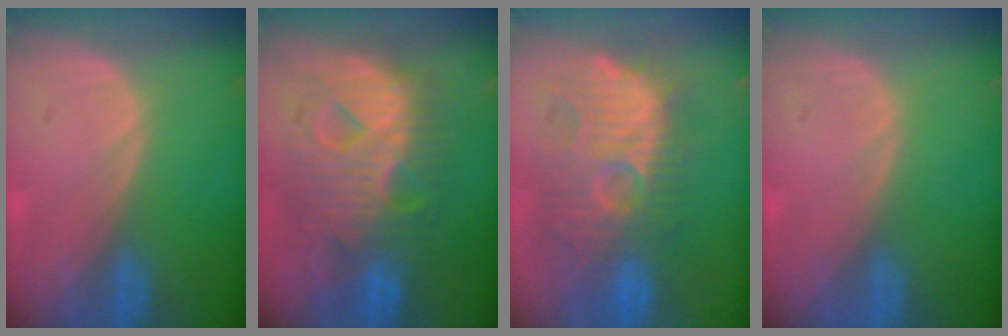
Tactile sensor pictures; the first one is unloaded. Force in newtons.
{"total": 12.4, "press": 12.4, "slide": 1.3}
{"total": 11.7, "press": 11.5, "slide": 2.4}
{"total": 0.0}